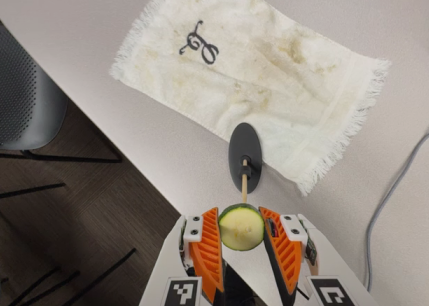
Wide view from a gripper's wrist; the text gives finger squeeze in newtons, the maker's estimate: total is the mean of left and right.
{"total": 8.5, "left": 8.3, "right": 8.6}